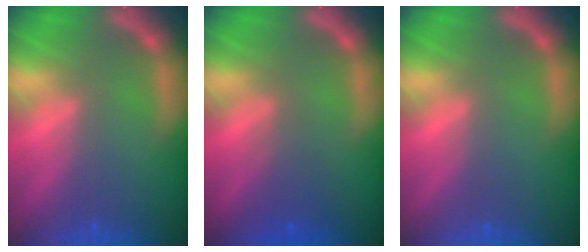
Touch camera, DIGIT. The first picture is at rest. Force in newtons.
{"total": 2.4}
{"total": 0.0}